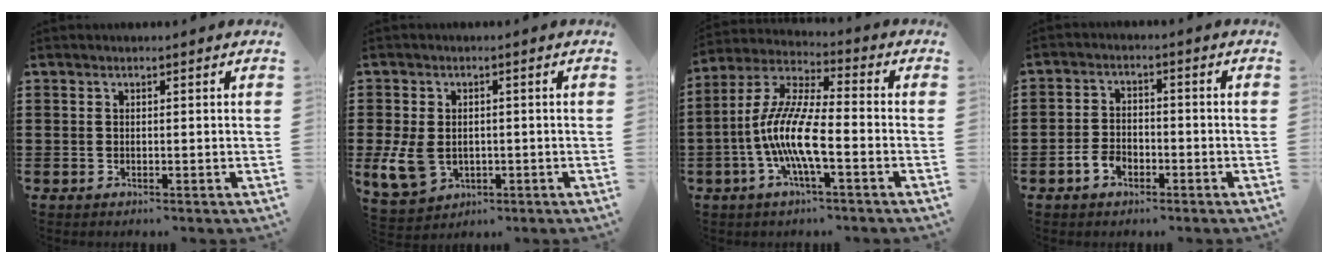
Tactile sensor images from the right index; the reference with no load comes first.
{"total": 5.6, "force": [-0.9, 4.3, 3.4], "torque": [-0.101, -0.003, -0.021]}
{"total": 10.4, "force": [-3.4, 2.0, 9.7], "torque": [-0.218, -0.019, -0.069]}
{"total": 3.2, "force": [-1.9, 2.0, 1.6], "torque": [-0.038, 0.004, -0.040]}